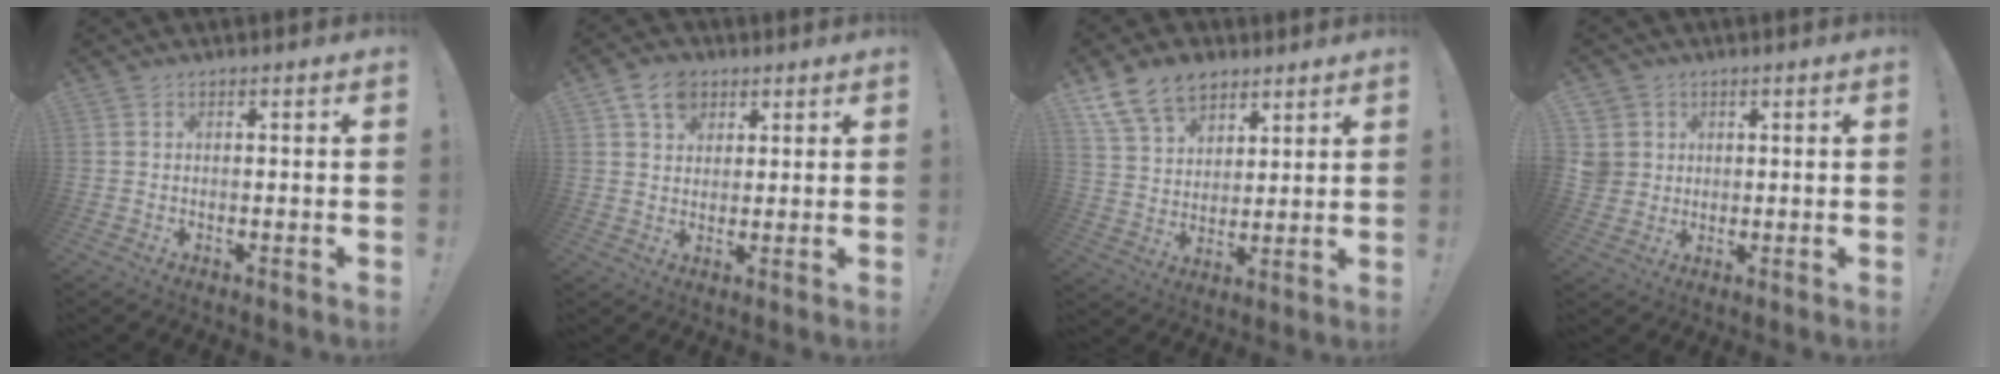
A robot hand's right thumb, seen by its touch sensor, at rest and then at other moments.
{"total": 7.7, "force": [4.0, 5.8, 3.1], "torque": [-0.045, -0.014, 0.077]}
{"total": 13.4, "force": [8.4, 8.9, 5.5], "torque": [-0.103, -0.044, 0.165]}
{"total": 5.5, "force": [1.4, 5.2, 1.1], "torque": [-0.021, -0.007, 0.029]}